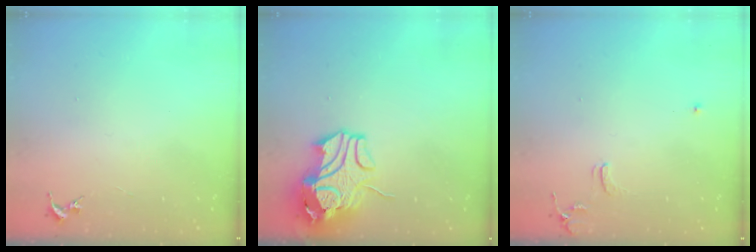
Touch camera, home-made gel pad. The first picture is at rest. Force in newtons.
{"total": 13.3, "press": 13.1, "slide": 2.0}
{"total": 6.4, "press": 6.3, "slide": 0.8}